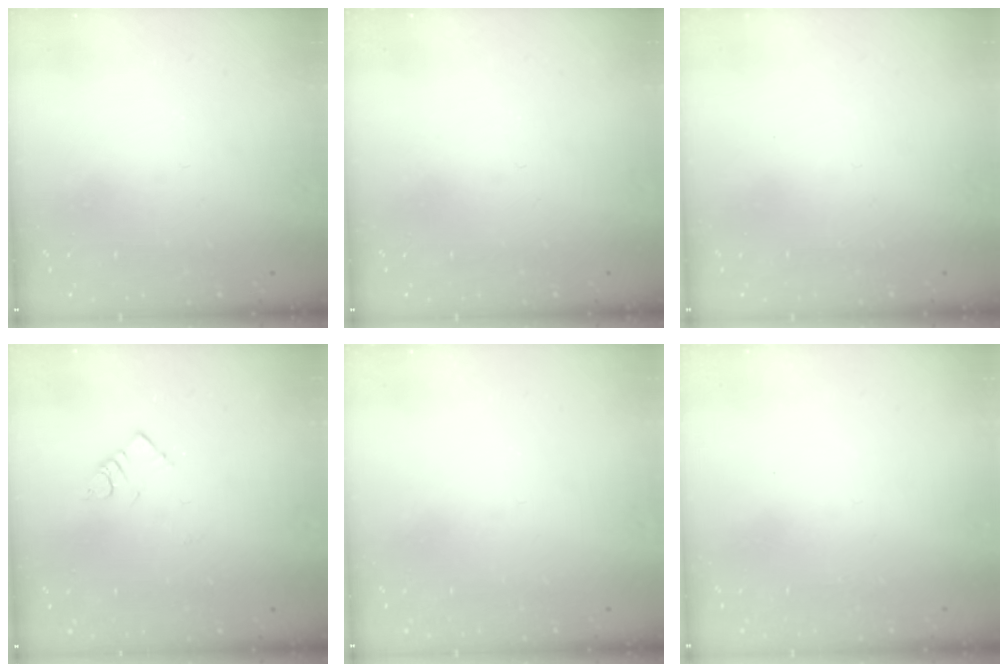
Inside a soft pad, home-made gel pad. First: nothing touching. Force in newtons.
{"total": 0.0}
{"total": 1.6, "press": 1.6, "slide": 0.1}
{"total": 3.4, "press": 3.3, "slide": 0.6}
{"total": 0.0}
{"total": 1.7, "press": 1.7, "slide": 0.1}